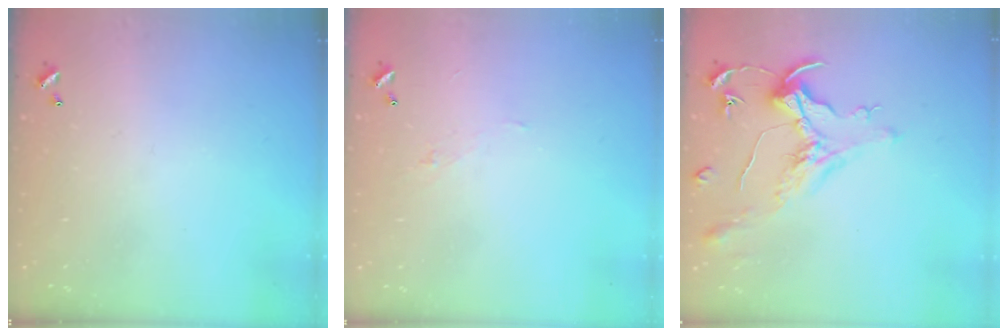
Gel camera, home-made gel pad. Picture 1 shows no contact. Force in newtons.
{"total": 2.0, "press": 1.9, "slide": 0.5}
{"total": 1.6, "press": 1.4, "slide": 0.7}